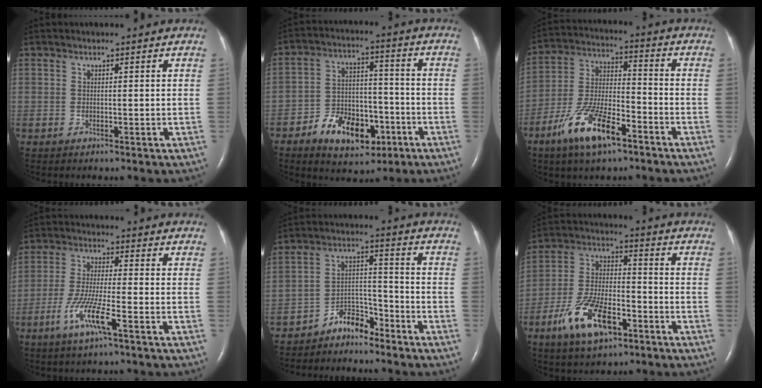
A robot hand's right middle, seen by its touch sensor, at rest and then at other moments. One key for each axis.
{"total": 11.1, "fx": -5.7, "fy": 6.3, "fz": 7.1, "tx": -0.121, "ty": 0.019, "tz": -0.086}
{"total": 12.5, "fx": -7.4, "fy": 3.7, "fz": 9.4, "tx": -0.197, "ty": -0.003, "tz": -0.135}
{"total": 7.6, "fx": -3.7, "fy": 0.2, "fz": 6.6, "tx": -0.135, "ty": -0.012, "tz": -0.072}
{"total": 5.3, "fx": -4.8, "fy": 1.9, "fz": 1.4, "tx": -0.015, "ty": 0.014, "tz": -0.085}
{"total": 12.5, "fx": -6.6, "fy": 4.9, "fz": 9.4, "tx": -0.198, "ty": 0.004, "tz": -0.116}